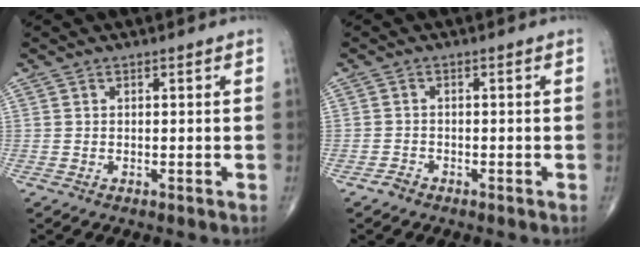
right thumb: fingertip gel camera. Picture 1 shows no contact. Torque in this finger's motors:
{"motor_torque": [-0.07, -0.17, -0.14, -0.09, 0.01]}